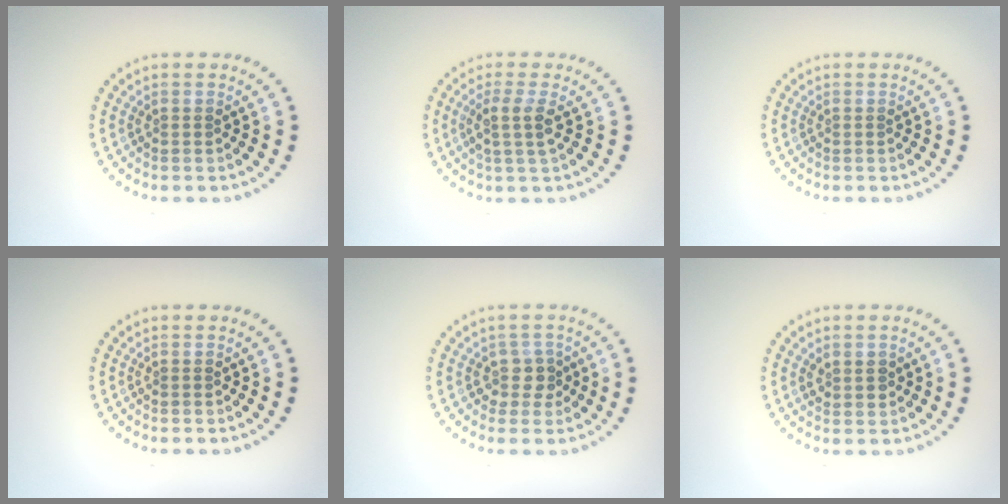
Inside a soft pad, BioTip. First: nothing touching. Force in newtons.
{"total": 2.4, "press": 2.0, "slide": 1.4}
{"total": 0.0}
{"total": 0.0}
{"total": 2.0, "press": 1.7, "slide": 1.2}
{"total": 1.7, "press": 1.6, "slide": 0.6}